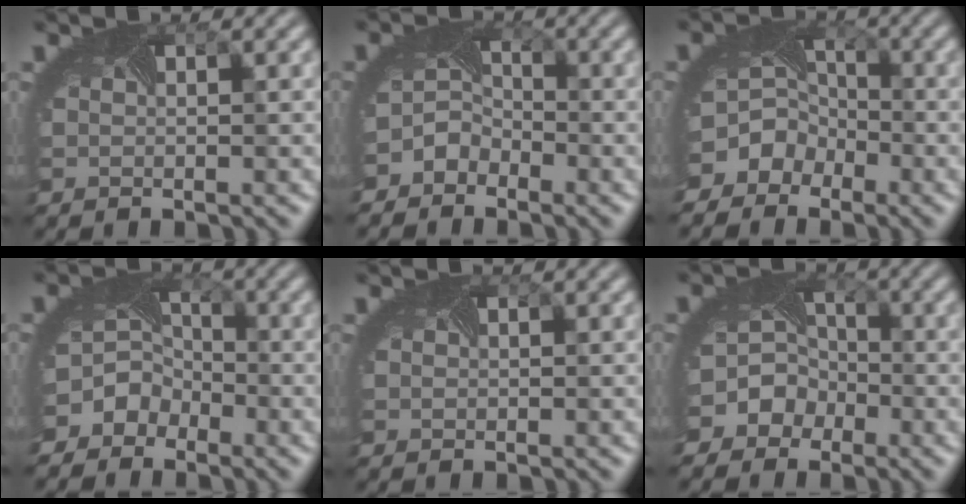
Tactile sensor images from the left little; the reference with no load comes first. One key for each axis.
{"total": 2.6, "fx": -2.1, "fy": 1.5, "fz": 0.3, "tx": -0.012, "ty": -0.004, "tz": -0.048}
{"total": 7.1, "fx": -4.0, "fy": 5.6, "fz": 1.8, "tx": -0.028, "ty": -0.017, "tz": -0.063}
{"total": 5.5, "fx": -3.5, "fy": 4.1, "fz": 1.1, "tx": 0.003, "ty": -0.005, "tz": -0.060}
{"total": 0.6, "fx": 0.2, "fy": 0.5, "fz": 0.2, "tx": -0.005, "ty": -0.004, "tz": 0.002}
{"total": 7.1, "fx": -3.4, "fy": 6.0, "fz": 1.7, "tx": -0.024, "ty": -0.009, "tz": -0.069}